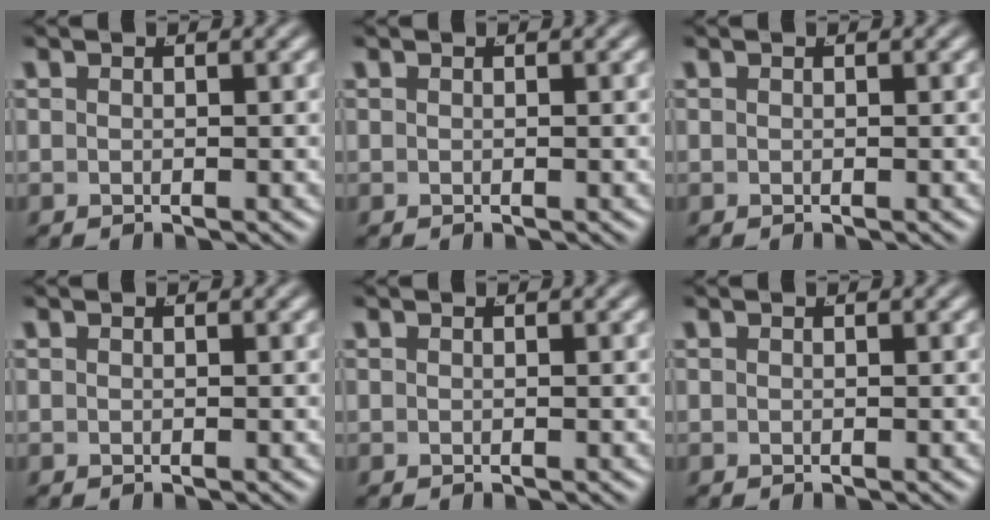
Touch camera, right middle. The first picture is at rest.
{"total": 0.0}
{"total": 0.0}
{"total": 0.0}
{"total": 0.0}
{"total": 0.0}